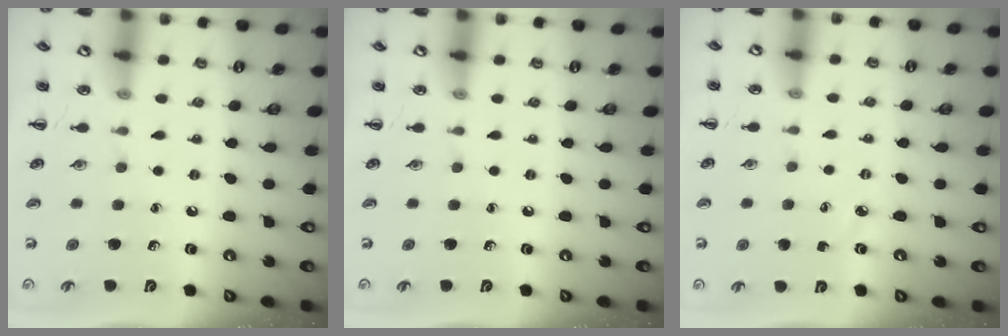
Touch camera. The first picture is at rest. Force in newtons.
{"total": 0.0}
{"total": 2.0, "press": 1.9, "slide": 0.7}